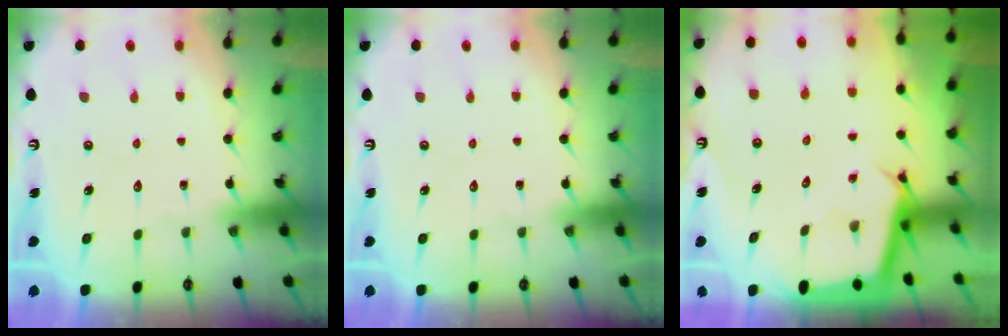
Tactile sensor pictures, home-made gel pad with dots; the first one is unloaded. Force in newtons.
{"total": 0.0}
{"total": 3.0, "press": 3.0, "slide": 0.0}